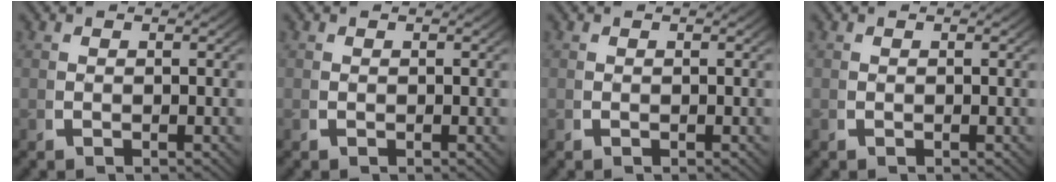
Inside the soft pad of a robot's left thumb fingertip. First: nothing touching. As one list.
[{"total": 0.0}, {"total": 0.0}, {"total": 0.0}]